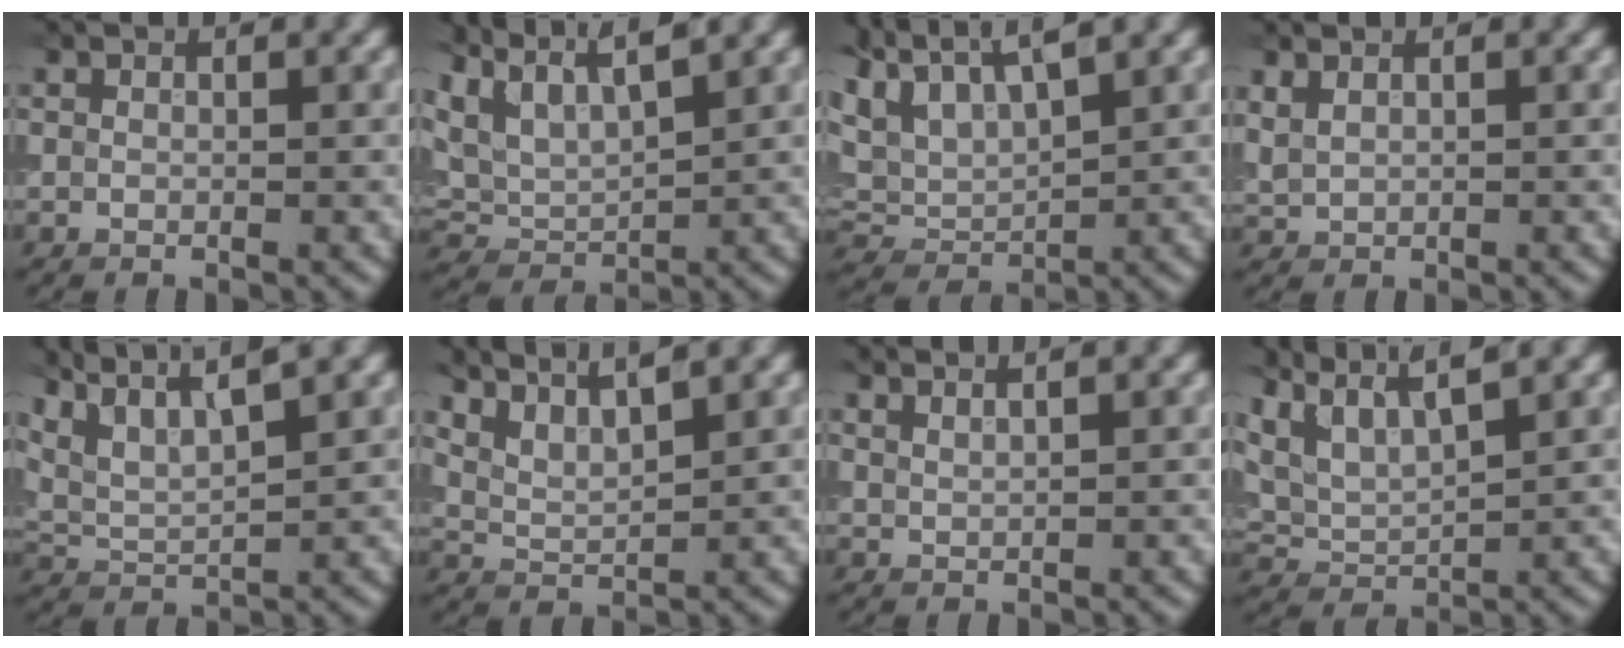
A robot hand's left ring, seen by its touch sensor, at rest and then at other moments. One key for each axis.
{"total": 5.5, "fx": 3.8, "fy": 2.1, "fz": 3.4, "tx": -0.089, "ty": 0.011, "tz": 0.067}
{"total": 6.2, "fx": 4.2, "fy": 2.2, "fz": 3.9, "tx": -0.106, "ty": 0.011, "tz": 0.073}
{"total": 1.1, "fx": 0.8, "fy": 0.4, "fz": 0.6, "tx": -0.018, "ty": 0.001, "tz": 0.020}
{"total": 7.2, "fx": 5.4, "fy": 1.7, "fz": 4.5, "tx": -0.100, "ty": 0.025, "tz": 0.078}
{"total": 4.2, "fx": 3.4, "fy": 0.9, "fz": 2.2, "tx": -0.051, "ty": 0.014, "tz": 0.051}
{"total": 2.0, "fx": 1.6, "fy": 0.4, "fz": 1.0, "tx": -0.006, "ty": 0.006, "tz": 0.013}
{"total": 5.4, "fx": 4.1, "fy": 1.4, "fz": 3.2, "tx": -0.083, "ty": 0.011, "tz": 0.071}